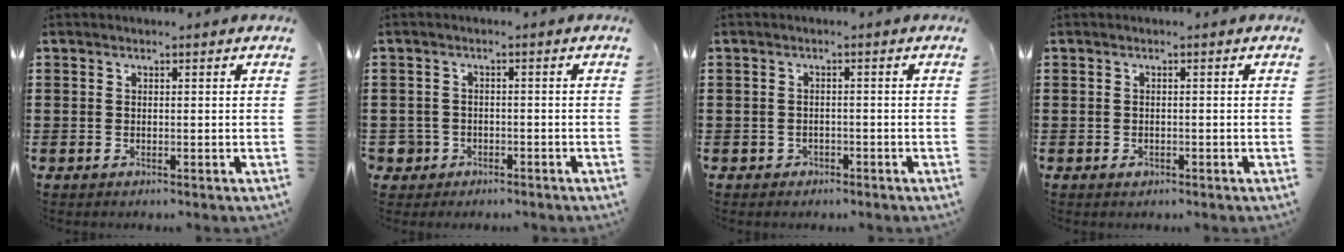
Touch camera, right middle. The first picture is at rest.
{"total": 2.4, "force": [-1.6, 1.8, 0.4], "torque": [-0.020, -0.002, -0.039]}
{"total": 1.1, "force": [-0.9, 0.6, 0.0], "torque": [-0.006, -0.001, -0.020]}
{"total": 0.6, "force": [-0.4, 0.4, 0.2], "torque": [-0.006, -0.002, -0.008]}